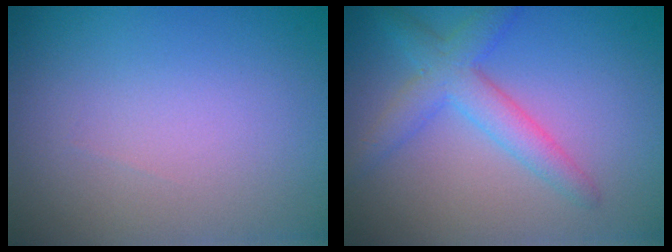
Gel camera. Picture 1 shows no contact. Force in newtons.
{"total": 3.8, "press": 3.7, "slide": 0.1}